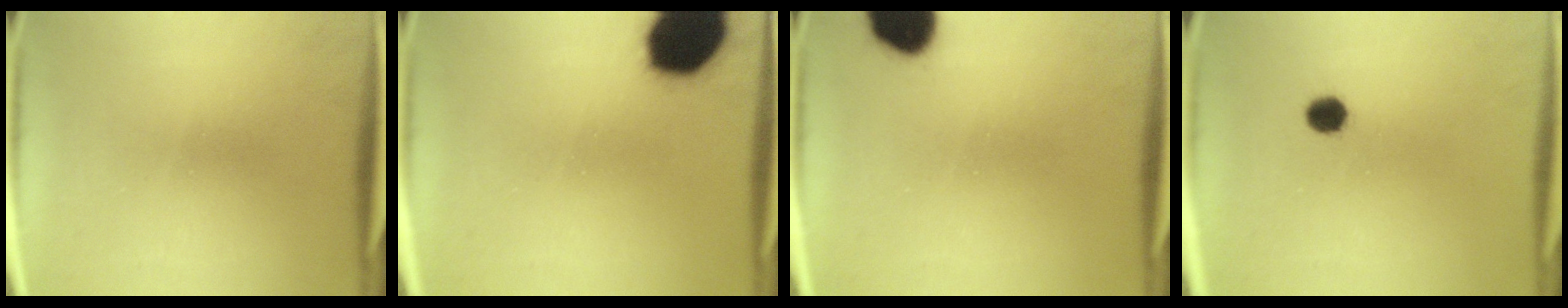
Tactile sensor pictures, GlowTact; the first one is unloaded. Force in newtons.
{"total": 17.4}
{"total": 11.7}
{"total": 3.1}